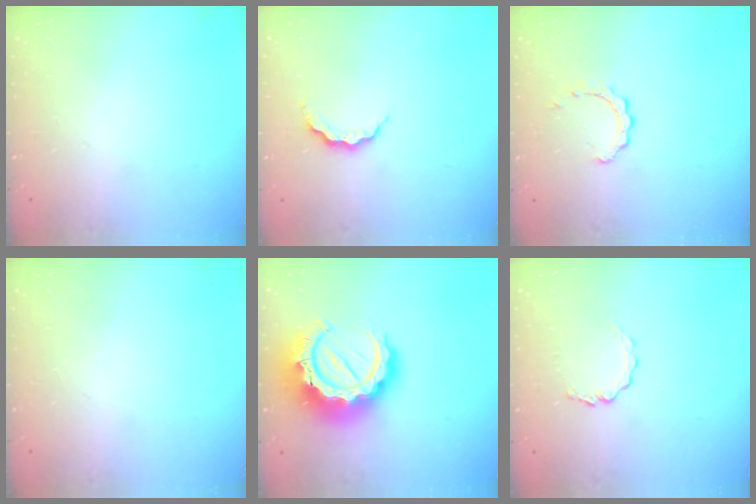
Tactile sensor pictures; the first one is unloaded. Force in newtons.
{"total": 5.3, "press": 5.3, "slide": 0.6}
{"total": 2.1, "press": 2.1, "slide": 0.2}
{"total": 0.0}
{"total": 18.2, "press": 18.1, "slide": 1.7}
{"total": 3.2, "press": 3.2, "slide": 0.3}